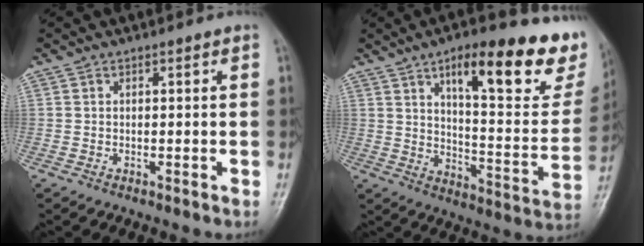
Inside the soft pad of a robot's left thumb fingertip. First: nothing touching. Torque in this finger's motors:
{"motor_torque": [2.07, 1.34, 1.78, -0.98, 0.14]}